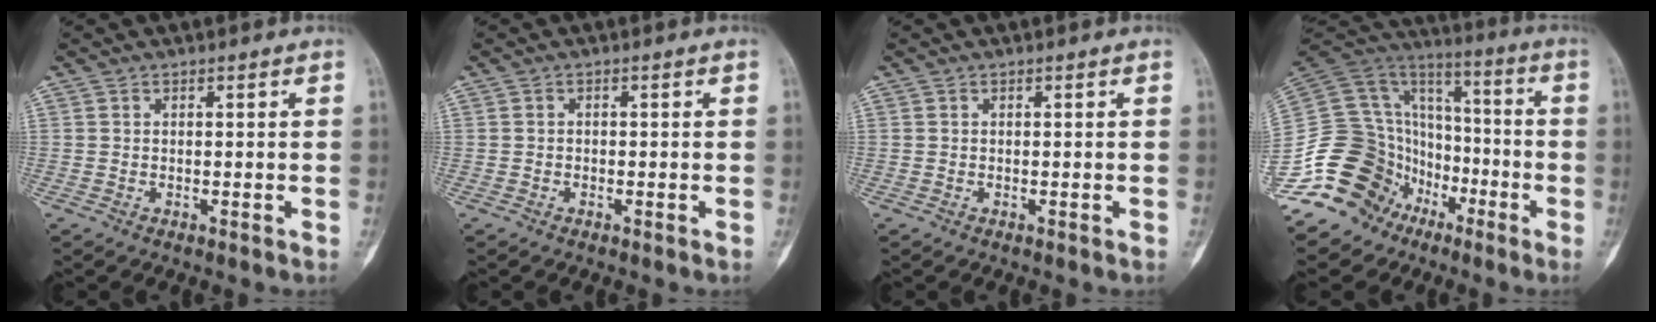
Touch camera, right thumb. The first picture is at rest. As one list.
[{"total": 0.5, "force": [-0.3, 0.4, 0.0], "torque": [0.006, 0.003, -0.010]}, {"total": 0.0}, {"total": 21.6, "force": [-10.8, 17.4, 6.8], "torque": [-0.112, 0.128, -0.183]}]